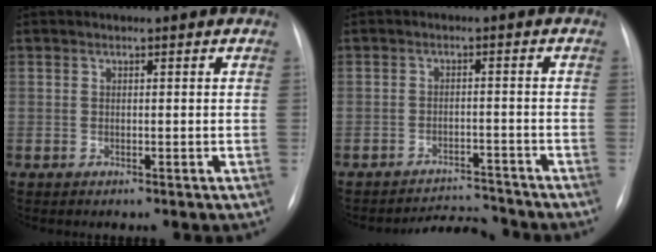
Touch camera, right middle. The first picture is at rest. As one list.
[{"total": 4.6, "force": [-4.5, -0.1, -0.9], "torque": [0.014, 0.002, -0.070]}]